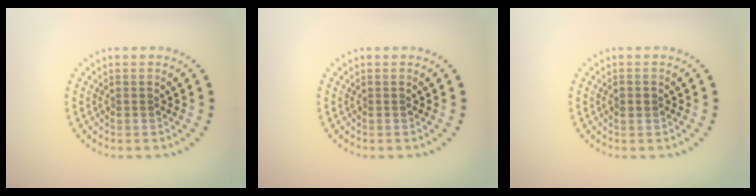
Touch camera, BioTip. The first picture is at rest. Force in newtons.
{"total": 0.0}
{"total": 1.2, "press": 1.2, "slide": 0.0}